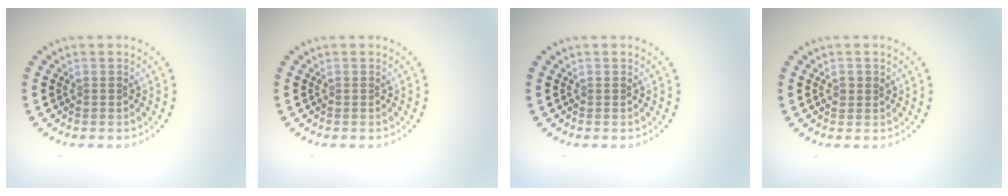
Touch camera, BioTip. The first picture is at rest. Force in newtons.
{"total": 0.0}
{"total": 0.0}
{"total": 0.9, "press": 0.9, "slide": 0.2}